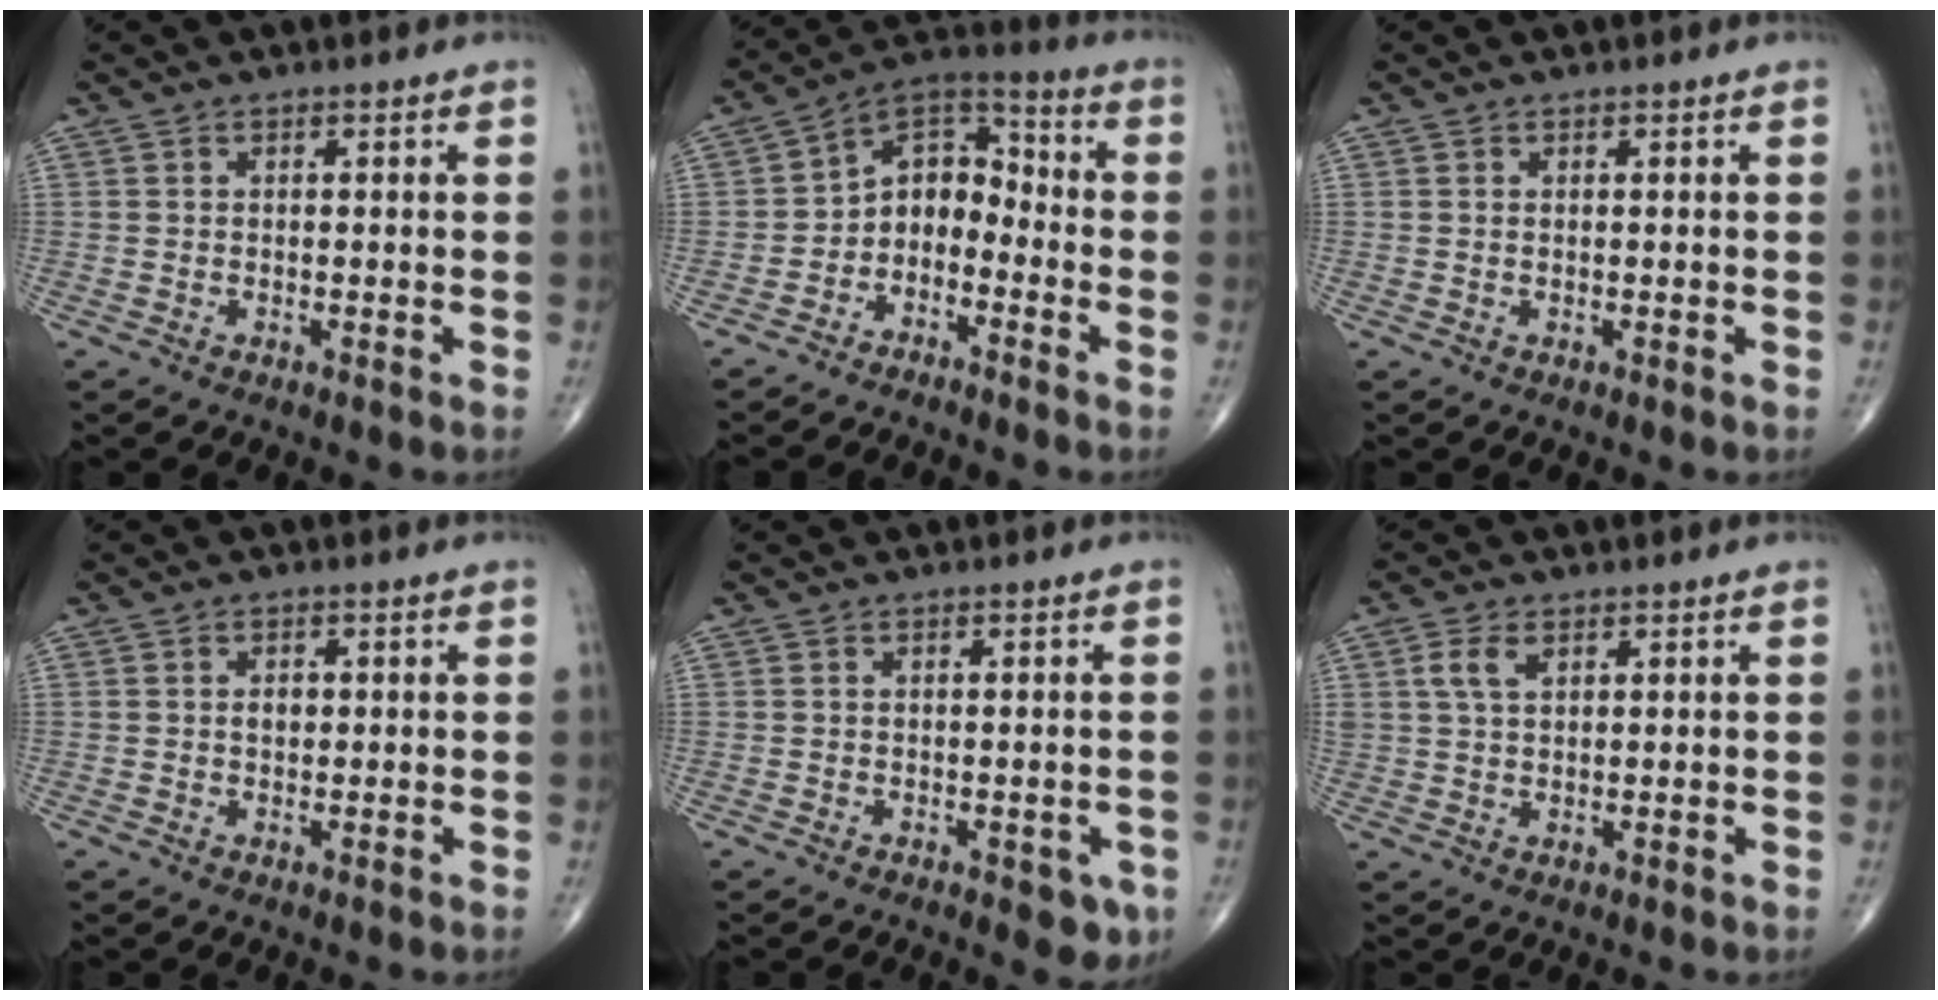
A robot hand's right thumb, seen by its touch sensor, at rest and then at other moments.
{"total": 9.1, "force": [-3.5, 6.3, 5.5], "torque": [-0.063, 0.069, -0.081]}
{"total": 0.0}
{"total": 1.8, "force": [0.2, 1.3, 1.2], "torque": [-0.015, 0.002, 0.002]}
{"total": 4.4, "force": [-1.7, 2.1, 3.5], "torque": [-0.022, -0.003, -0.016]}
{"total": 4.0, "force": [1.7, 2.3, 2.8], "torque": [-0.055, 0.002, 0.038]}